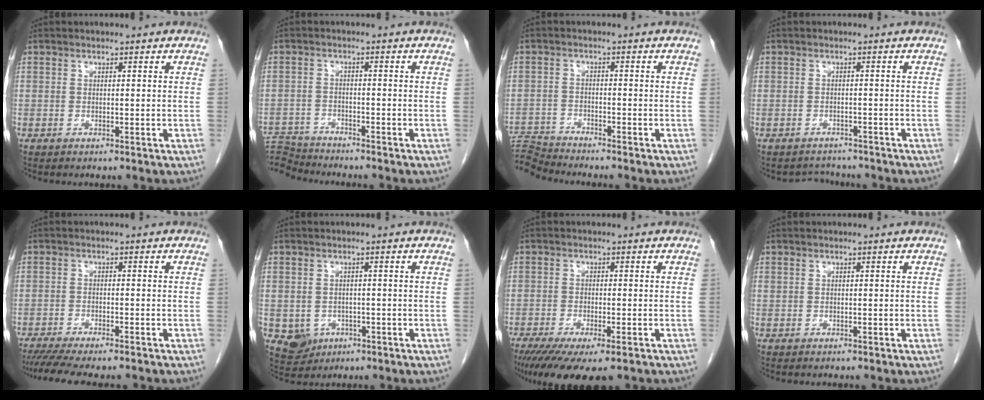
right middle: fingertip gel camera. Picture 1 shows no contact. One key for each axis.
{"total": 6.5, "fx": -6.5, "fy": 0.0, "fz": -0.5, "tx": 0.013, "ty": 0.003, "tz": -0.119}
{"total": 5.5, "fx": -5.2, "fy": -1.6, "fz": -0.4, "tx": 0.006, "ty": -0.001, "tz": -0.098}
{"total": 2.8, "fx": -2.6, "fy": 1.0, "fz": -0.5, "tx": 0.005, "ty": 0.001, "tz": -0.039}
{"total": 11.3, "fx": -9.7, "fy": 1.5, "fz": 5.6, "tx": -0.076, "ty": -0.011, "tz": -0.140}
{"total": 4.8, "fx": -1.8, "fy": 4.3, "fz": 1.1, "tx": -0.017, "ty": 0.003, "tz": -0.019}
{"total": 11.5, "fx": -8.3, "fy": 2.8, "fz": 7.4, "tx": -0.116, "ty": -0.021, "tz": -0.127}
{"total": 0.0}